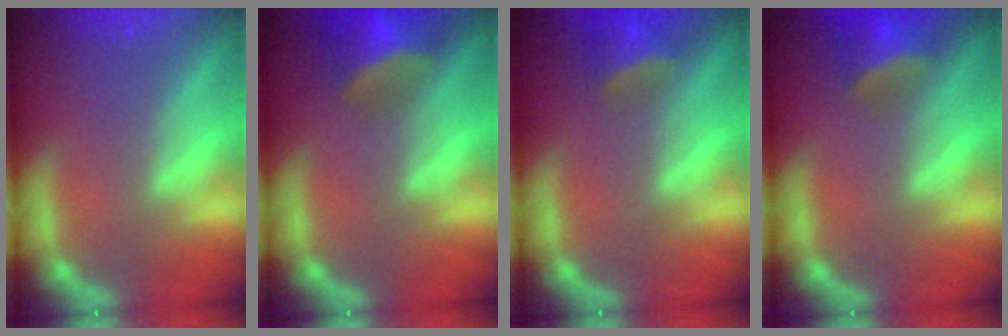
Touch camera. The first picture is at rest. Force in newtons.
{"total": 6.5}
{"total": 4.0}
{"total": 5.0}